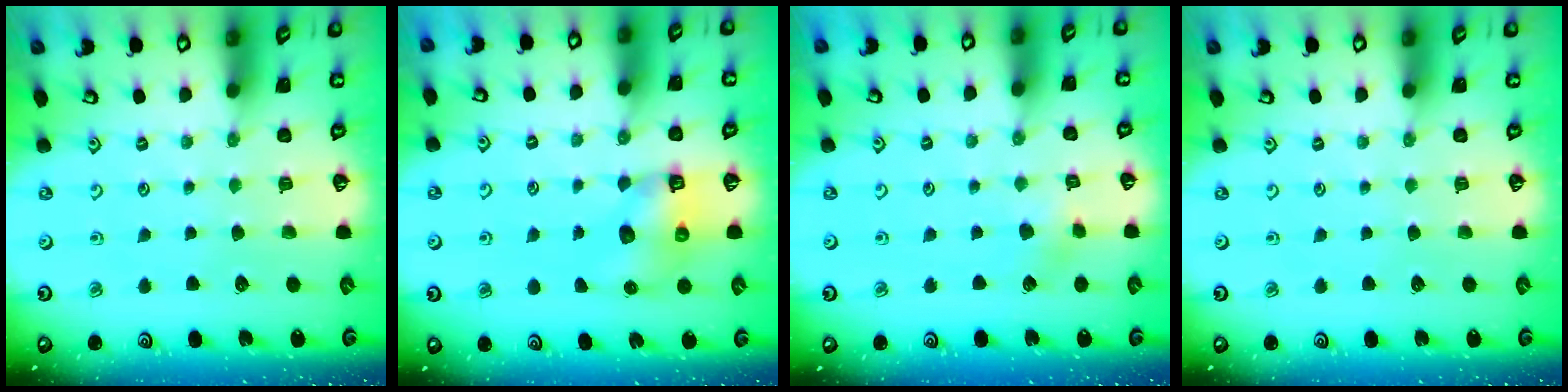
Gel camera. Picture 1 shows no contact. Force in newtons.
{"total": 6.0, "press": 6.0, "slide": 0.7}
{"total": 4.1, "press": 4.1, "slide": 0.4}
{"total": 0.0}